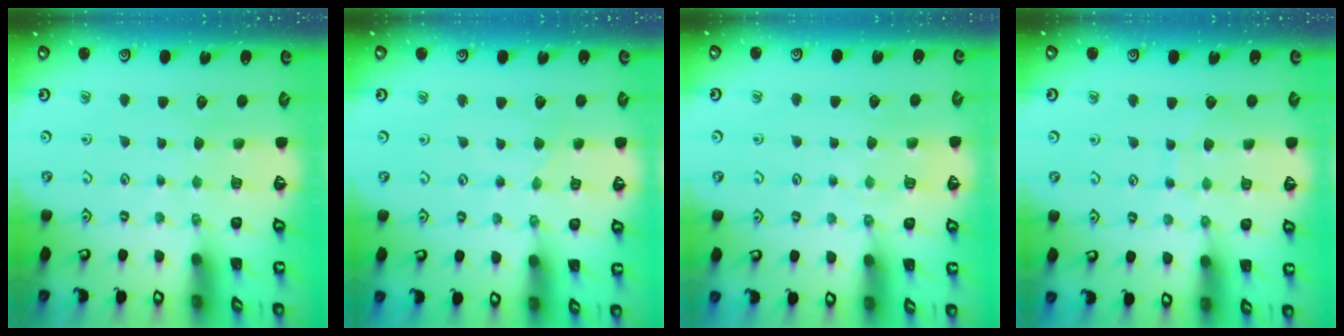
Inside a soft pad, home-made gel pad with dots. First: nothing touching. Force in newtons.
{"total": 1.8, "press": 1.7, "slide": 0.4}
{"total": 2.5, "press": 2.5, "slide": 0.4}
{"total": 5.9, "press": 5.9, "slide": 0.5}